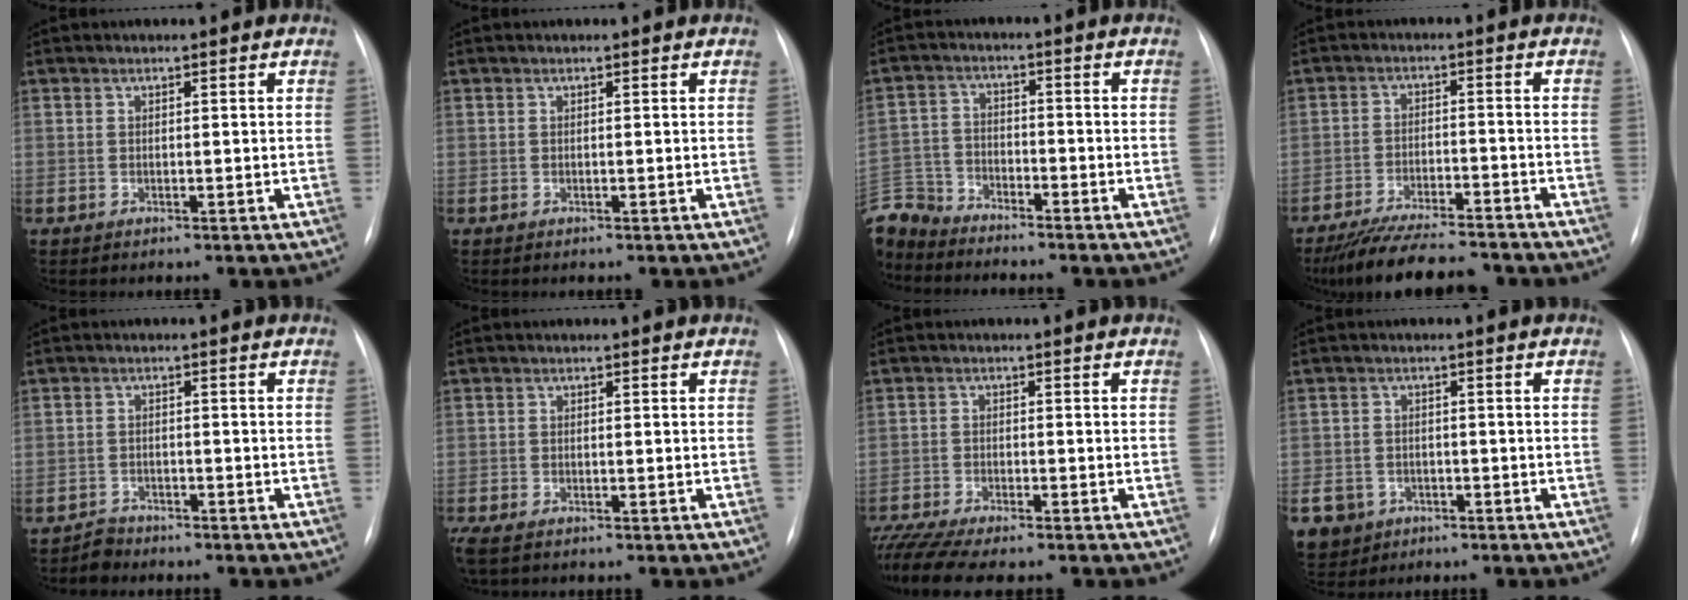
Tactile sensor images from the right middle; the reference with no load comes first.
{"total": 0.0}
{"total": 9.2, "force": [-8.9, 2.2, 0.9], "torque": [-0.028, 0.007, -0.177]}
{"total": 14.1, "force": [-12.6, 2.3, 5.8], "torque": [-0.100, -0.007, -0.189]}
{"total": 2.3, "force": [-2.1, 0.8, -0.7], "torque": [0.010, -0.001, -0.038]}
{"total": 4.5, "force": [-3.4, 1.7, 2.5], "torque": [-0.050, -0.012, -0.055]}
{"total": 9.1, "force": [-7.9, 0.7, 4.4], "torque": [-0.075, -0.012, -0.129]}
{"total": 8.8, "force": [-4.2, 7.4, 1.9], "torque": [-0.061, 0.007, -0.063]}